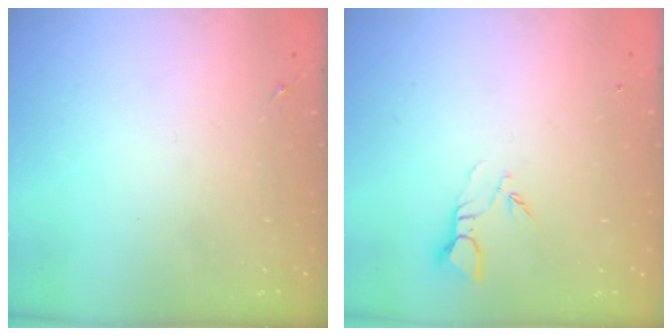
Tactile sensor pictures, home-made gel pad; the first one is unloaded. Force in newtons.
{"total": 3.4, "press": 3.4, "slide": 0.2}